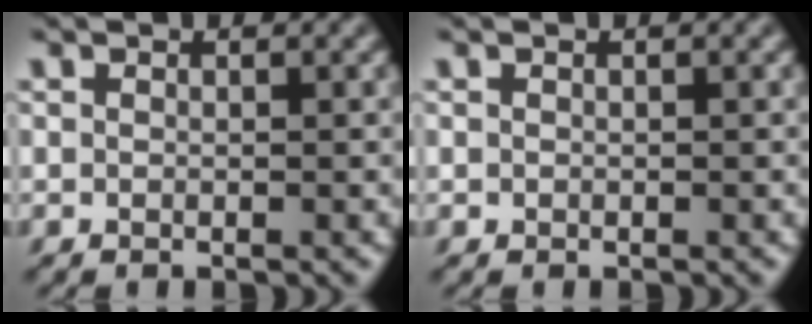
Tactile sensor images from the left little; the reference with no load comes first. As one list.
[{"total": 0.0}]